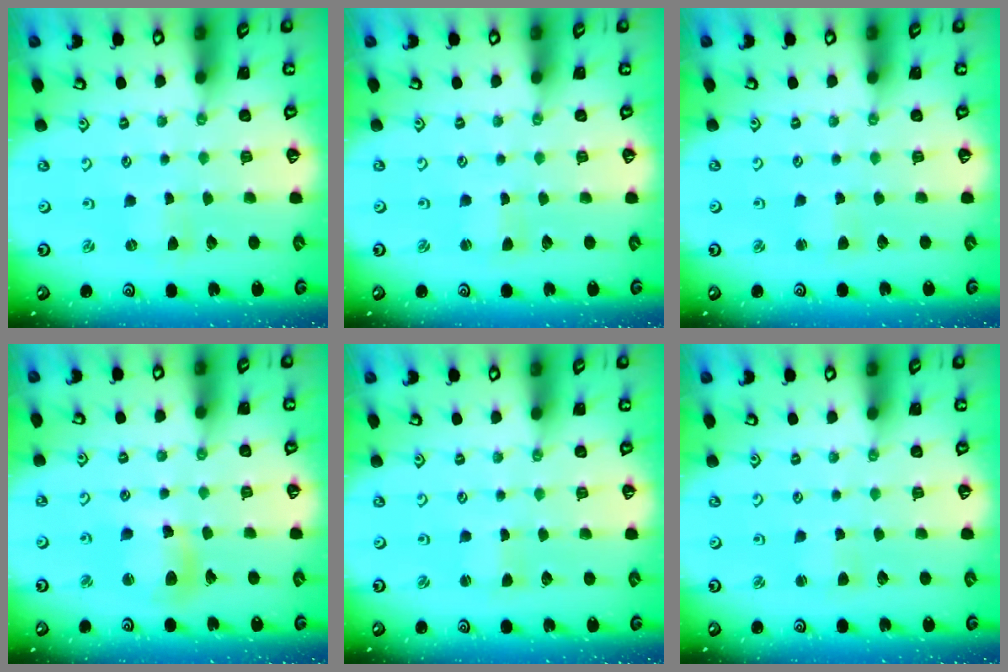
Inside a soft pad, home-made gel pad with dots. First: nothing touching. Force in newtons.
{"total": 1.1, "press": 1.1, "slide": 0.1}
{"total": 1.7, "press": 1.7, "slide": 0.2}
{"total": 10.4, "press": 10.3, "slide": 1.2}
{"total": 0.5, "press": 0.5, "slide": 0.1}
{"total": 1.7, "press": 1.7, "slide": 0.2}